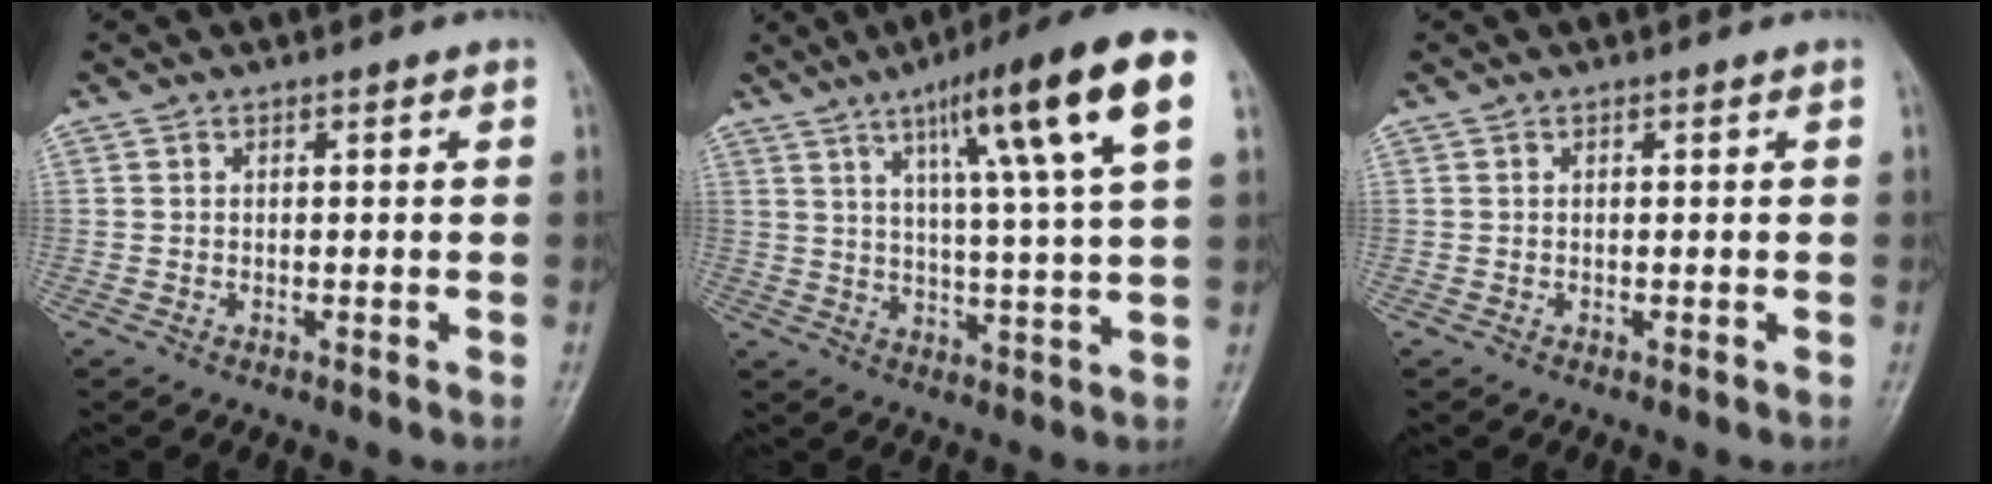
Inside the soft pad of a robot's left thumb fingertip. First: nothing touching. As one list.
[{"total": 18.1, "force": [7.8, 1.8, 16.2], "torque": [-0.240, -0.005, 0.112]}, {"total": 0.0}]